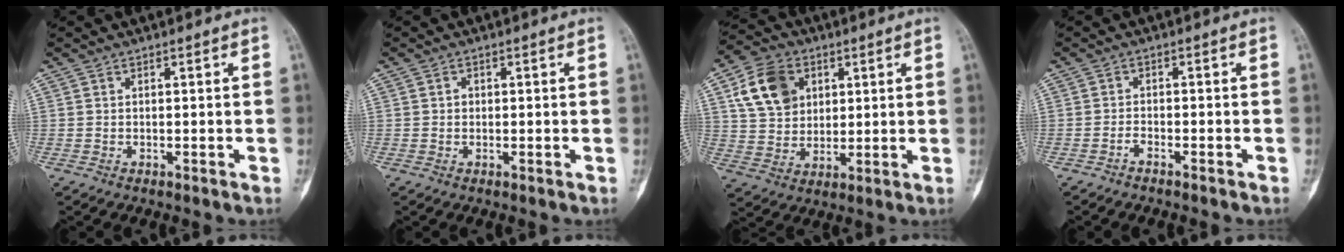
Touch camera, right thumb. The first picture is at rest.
{"total": 0.8, "force": [0.1, 0.8, 0.3], "torque": [0.003, 0.003, 0.000]}
{"total": 11.9, "force": [4.3, 9.1, 6.3], "torque": [-0.091, -0.005, 0.082]}
{"total": 1.4, "force": [-1.2, 0.2, 0.6], "torque": [-0.016, 0.013, -0.023]}